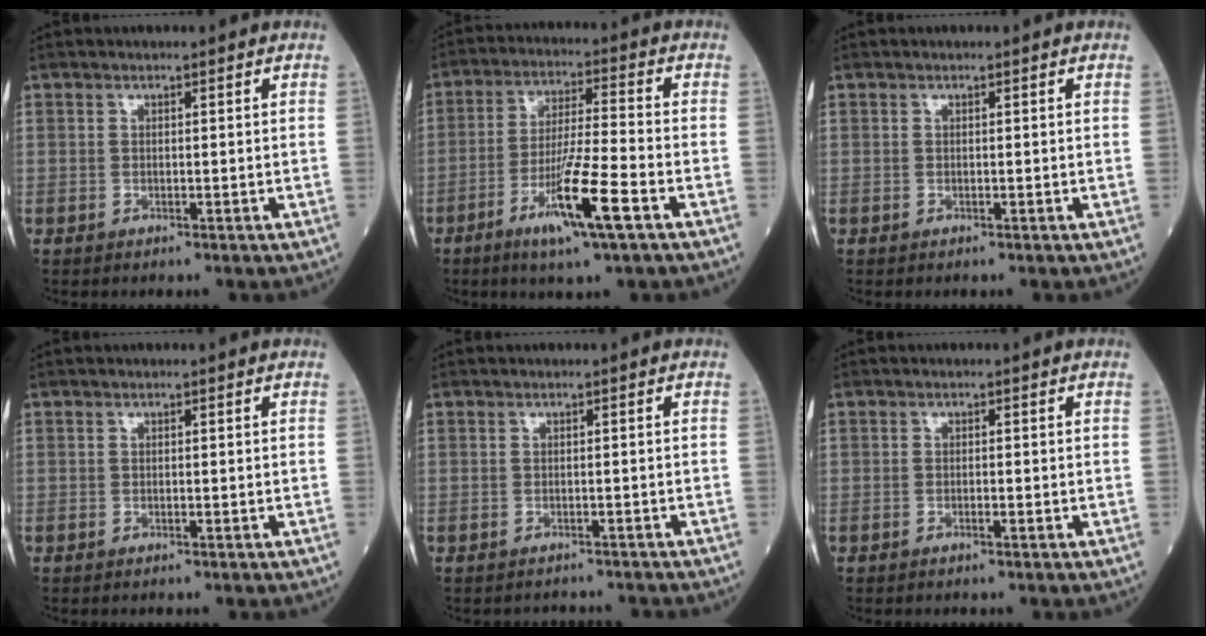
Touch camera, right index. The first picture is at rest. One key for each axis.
{"total": 11.1, "fx": -5.2, "fy": 0.0, "fz": 9.8, "tx": -0.179, "ty": -0.017, "tz": -0.096}
{"total": 0.0}
{"total": 0.0}
{"total": 3.3, "fx": -3.2, "fy": 0.8, "fz": 0.2, "tx": 0.002, "ty": 0.000, "tz": -0.040}
{"total": 0.6, "fx": -0.3, "fy": 0.1, "fz": 0.5, "tx": -0.007, "ty": 0.001, "tz": -0.005}